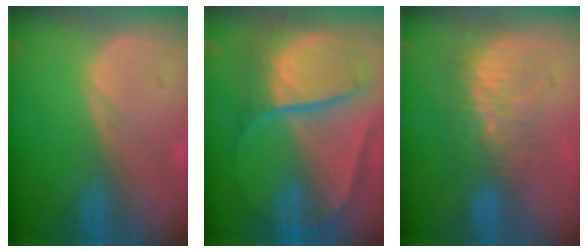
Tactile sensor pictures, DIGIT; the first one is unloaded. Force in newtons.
{"total": 10.2, "press": 10.2, "slide": 1.0}
{"total": 7.8, "press": 7.0, "slide": 3.3}